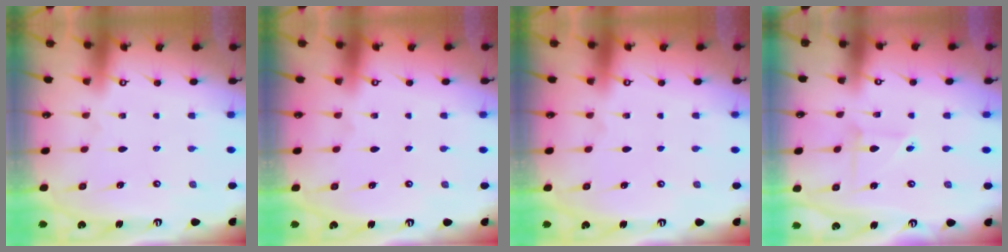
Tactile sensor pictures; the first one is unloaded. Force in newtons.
{"total": 0.0}
{"total": 0.0}
{"total": 2.8, "press": 2.8, "slide": 0.2}